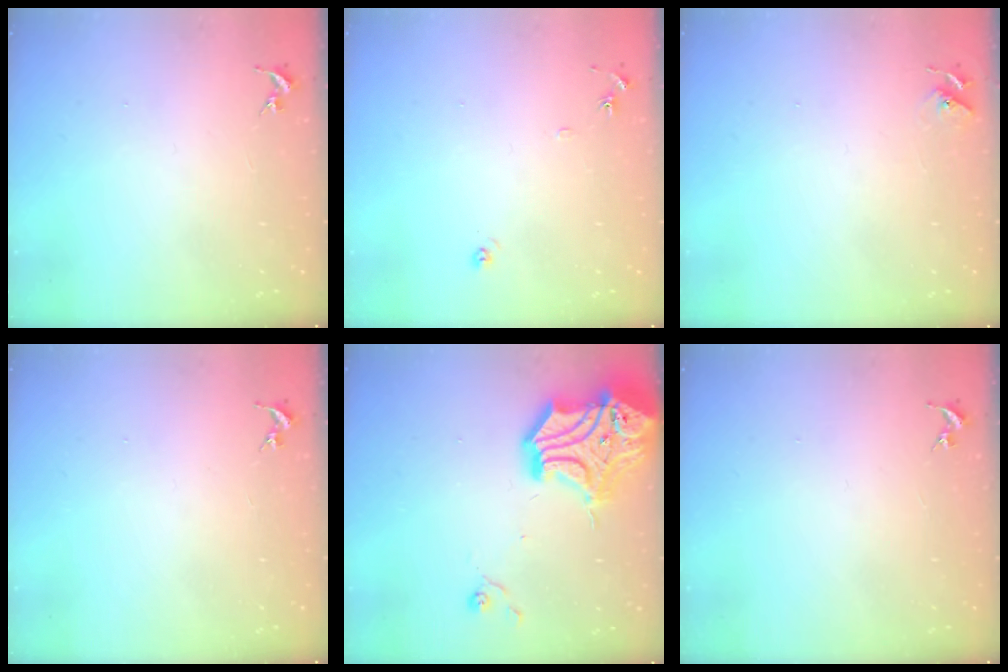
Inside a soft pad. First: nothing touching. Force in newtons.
{"total": 5.8, "press": 5.8, "slide": 0.6}
{"total": 5.8, "press": 5.8, "slide": 0.7}
{"total": 0.0}
{"total": 21.9, "press": 21.7, "slide": 2.9}
{"total": 0.0}